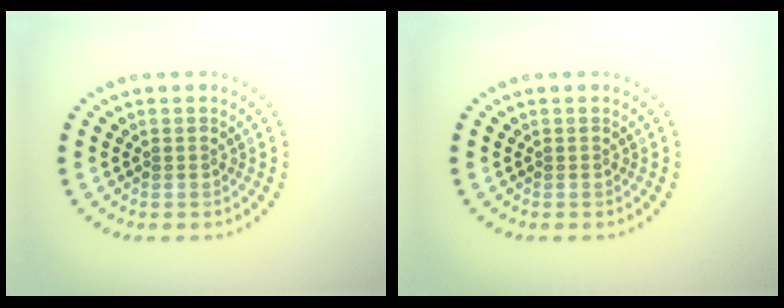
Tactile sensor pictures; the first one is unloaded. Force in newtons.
{"total": 0.0}